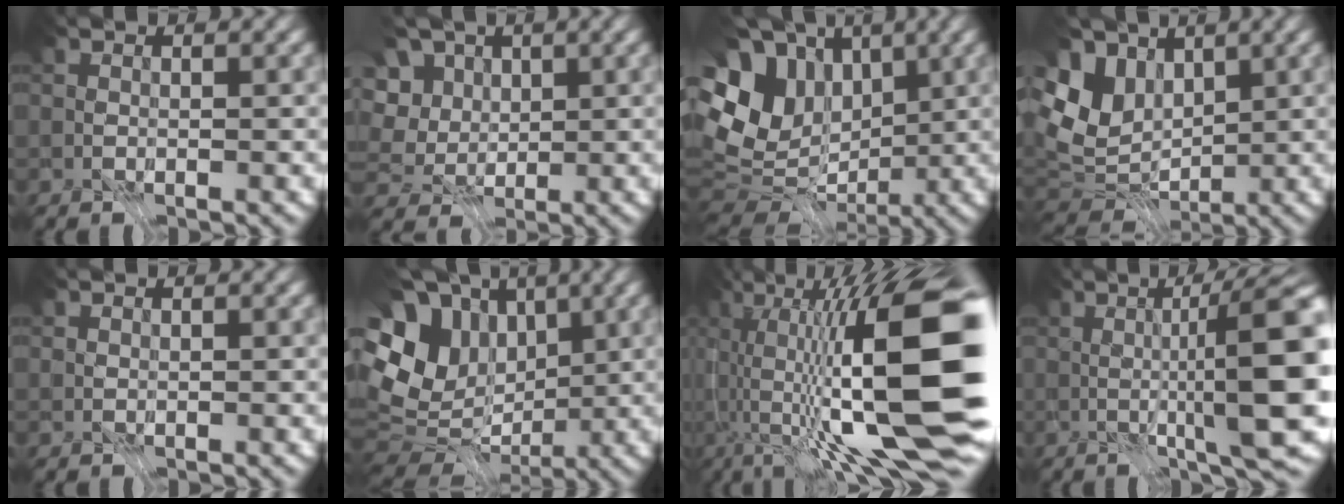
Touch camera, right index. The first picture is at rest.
{"total": 5.3, "force": [1.1, 4.5, 2.6], "torque": [-0.067, 0.010, 0.014]}
{"total": 8.6, "force": [0.4, 6.2, 5.9], "torque": [-0.116, 0.000, 0.047]}
{"total": 7.7, "force": [1.2, 5.6, 5.1], "torque": [-0.140, -0.003, 0.055]}
{"total": 0.9, "force": [0.7, 0.5, 0.3], "torque": [-0.013, -0.001, 0.016]}
{"total": 9.5, "force": [1.0, 6.9, 6.4], "torque": [-0.131, 0.009, 0.052]}
{"total": 13.7, "force": [-2.1, 0.2, 13.5], "torque": [-0.179, 0.006, -0.019]}
{"total": 8.9, "force": [-1.0, -1.5, 8.7], "torque": [-0.122, -0.017, 0.004]}